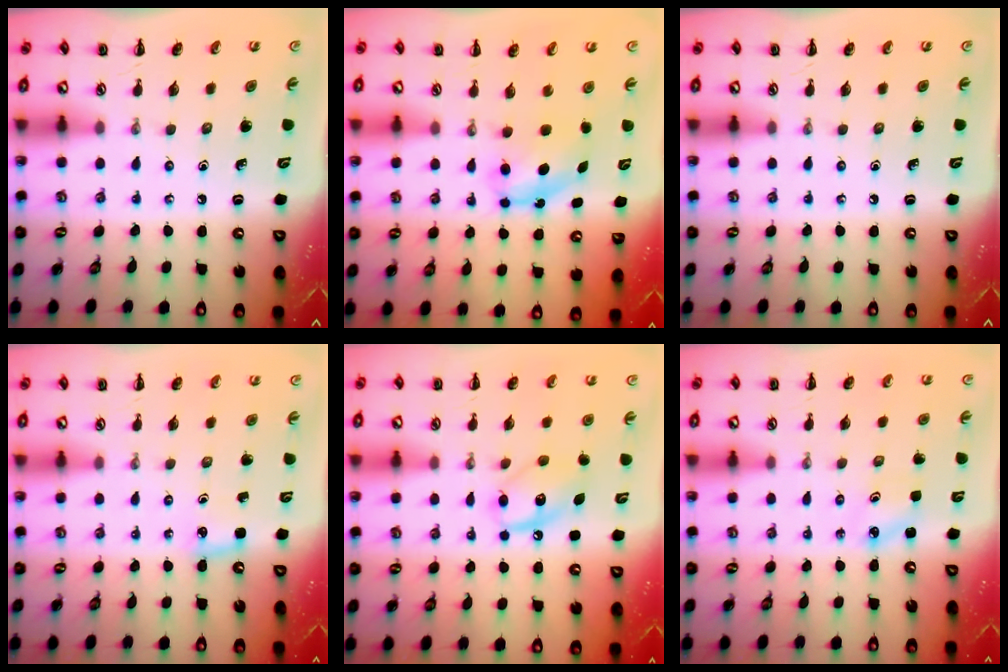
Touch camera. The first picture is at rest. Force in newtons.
{"total": 5.9, "press": 5.8, "slide": 0.9}
{"total": 0.0}
{"total": 3.2, "press": 3.0, "slide": 1.0}
{"total": 11.4, "press": 11.3, "slide": 1.6}
{"total": 1.9, "press": 1.9, "slide": 0.4}